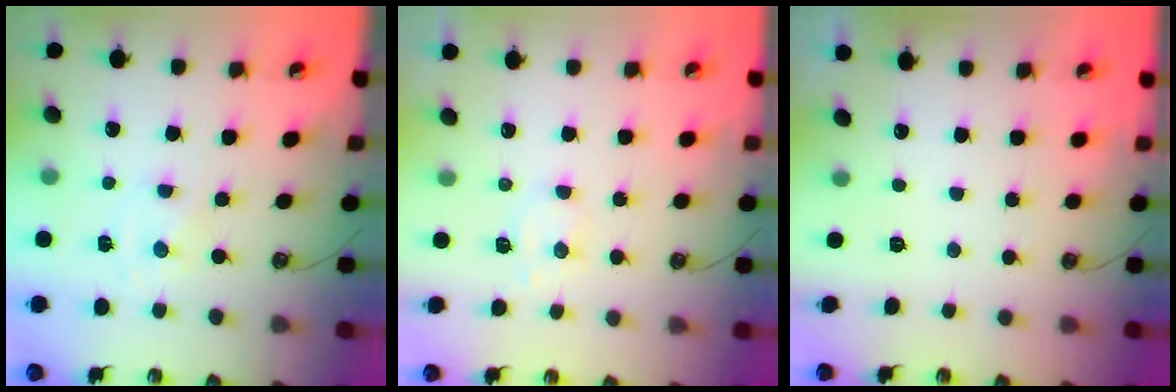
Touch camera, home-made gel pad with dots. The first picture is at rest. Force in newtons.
{"total": 6.5, "press": 6.4, "slide": 0.9}
{"total": 0.0}